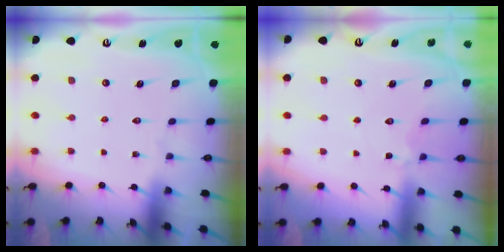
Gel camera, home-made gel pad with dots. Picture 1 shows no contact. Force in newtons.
{"total": 2.8, "press": 2.7, "slide": 0.5}